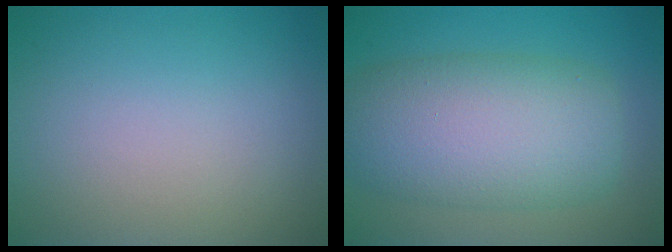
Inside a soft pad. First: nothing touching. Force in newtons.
{"total": 9.3, "press": 9.3, "slide": 0.2}